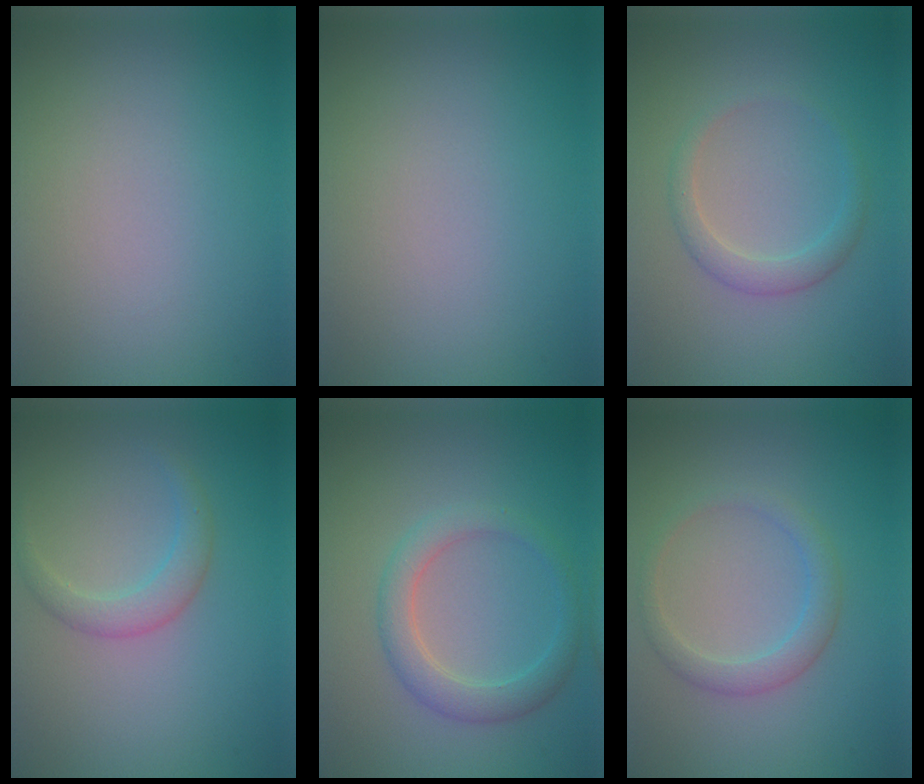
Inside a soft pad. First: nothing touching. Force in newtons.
{"total": 0.0}
{"total": 2.1, "press": 2.1, "slide": 0.1}
{"total": 2.0, "press": 2.0, "slide": 0.2}
{"total": 3.2, "press": 3.2, "slide": 0.2}
{"total": 2.4, "press": 2.4, "slide": 0.1}